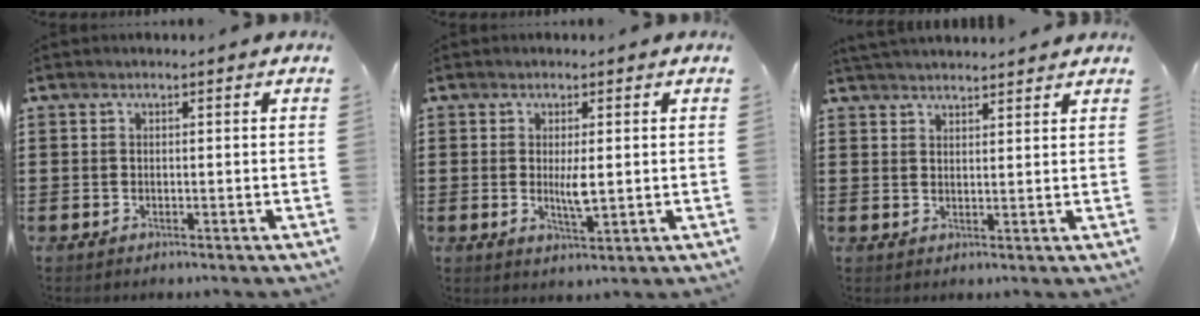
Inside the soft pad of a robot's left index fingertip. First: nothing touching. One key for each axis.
{"total": 3.6, "fx": 0.3, "fy": 0.8, "fz": 3.5, "tx": -0.066, "ty": 0.000, "tz": 0.004}
{"total": 2.8, "fx": 2.8, "fy": 0.0, "fz": 0.3, "tx": -0.014, "ty": -0.004, "tz": 0.055}